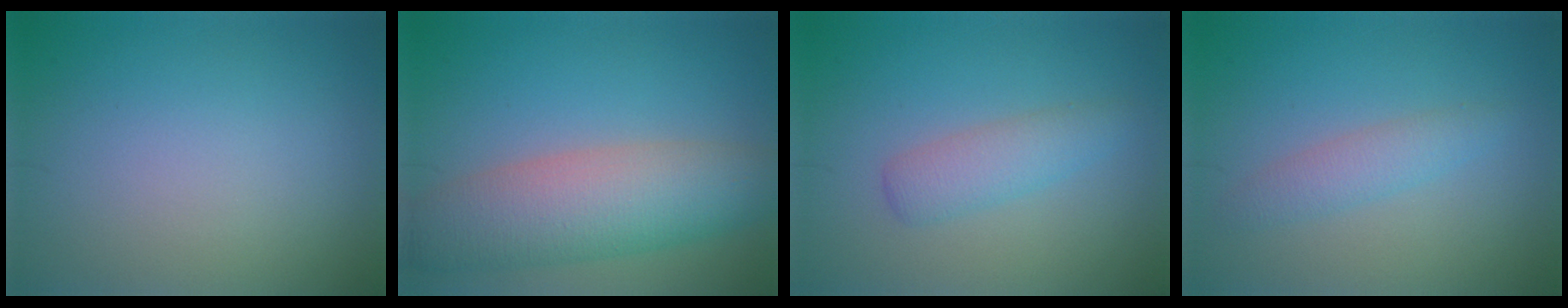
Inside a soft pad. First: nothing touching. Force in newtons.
{"total": 8.0, "press": 8.0, "slide": 0.4}
{"total": 2.6, "press": 2.6, "slide": 0.0}
{"total": 2.1, "press": 2.1, "slide": 0.1}